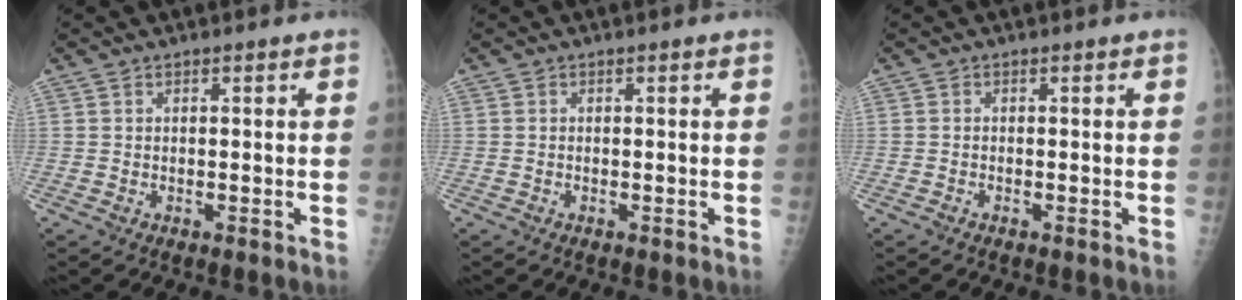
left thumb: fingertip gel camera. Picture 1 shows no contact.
{"total": 0.0}
{"total": 0.0}